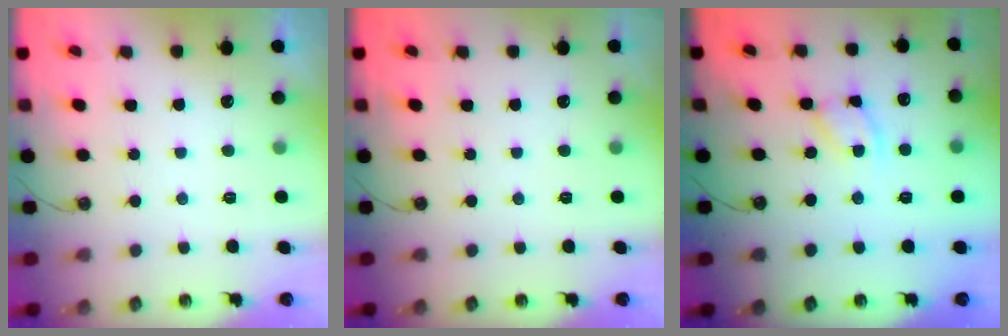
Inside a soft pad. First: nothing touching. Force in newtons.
{"total": 0.0}
{"total": 5.7, "press": 5.7, "slide": 0.3}